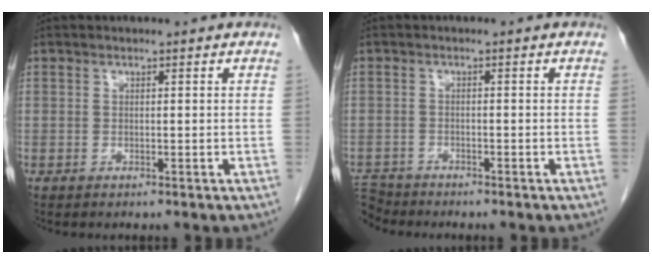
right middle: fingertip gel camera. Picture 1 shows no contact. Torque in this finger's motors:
{"motor_torque": [-0.60, -0.75, -0.10, 0.00]}